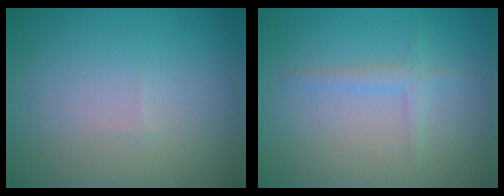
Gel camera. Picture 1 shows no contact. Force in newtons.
{"total": 1.5, "press": 1.5, "slide": 0.0}